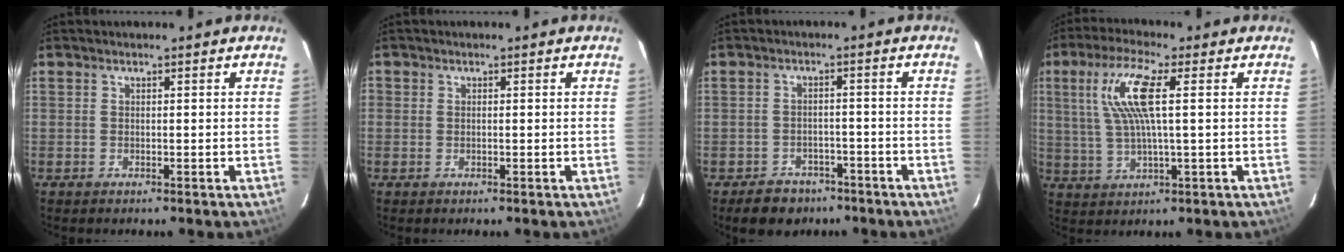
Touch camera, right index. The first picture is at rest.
{"total": 0.7, "force": [-0.2, 0.7, 0.1], "torque": [-0.005, -0.001, -0.007]}
{"total": 7.2, "force": [-5.2, 4.7, 1.8], "torque": [-0.050, 0.017, -0.066]}
{"total": 10.3, "force": [2.7, 1.3, 9.9], "torque": [-0.198, 0.009, 0.057]}